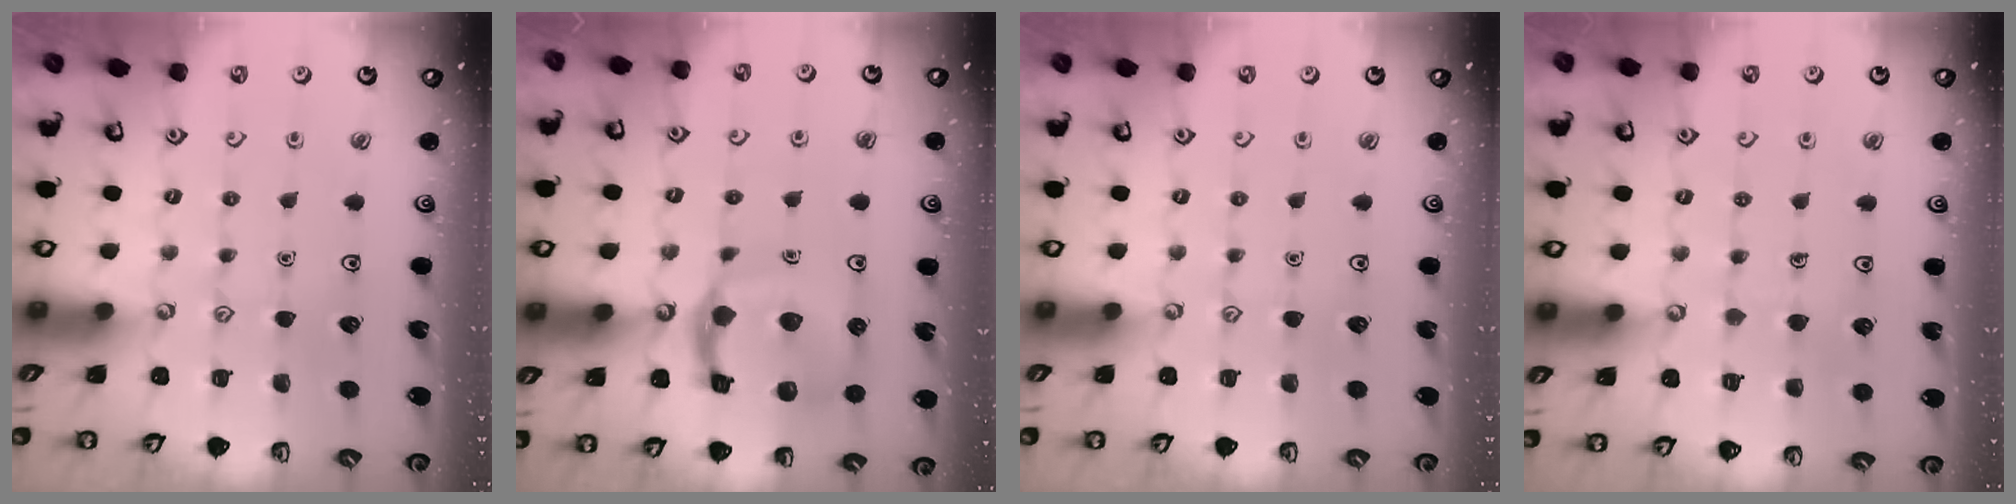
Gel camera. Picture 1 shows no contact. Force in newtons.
{"total": 13.4, "press": 13.3, "slide": 1.6}
{"total": 0.0}
{"total": 3.3, "press": 3.3, "slide": 0.2}